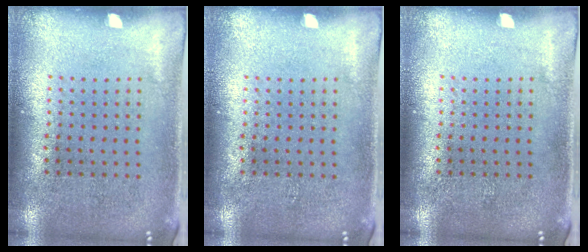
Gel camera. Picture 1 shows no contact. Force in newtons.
{"total": 0.0}
{"total": 0.0}